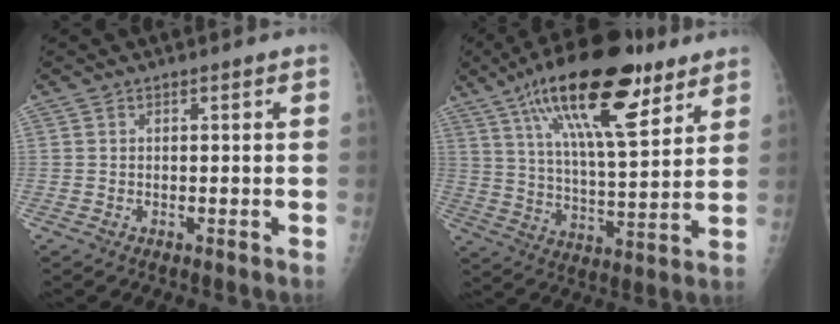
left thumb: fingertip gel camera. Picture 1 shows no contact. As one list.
[{"total": 23.0, "force": [12.9, 7.8, 17.3], "torque": [-0.272, -0.034, 0.217]}]